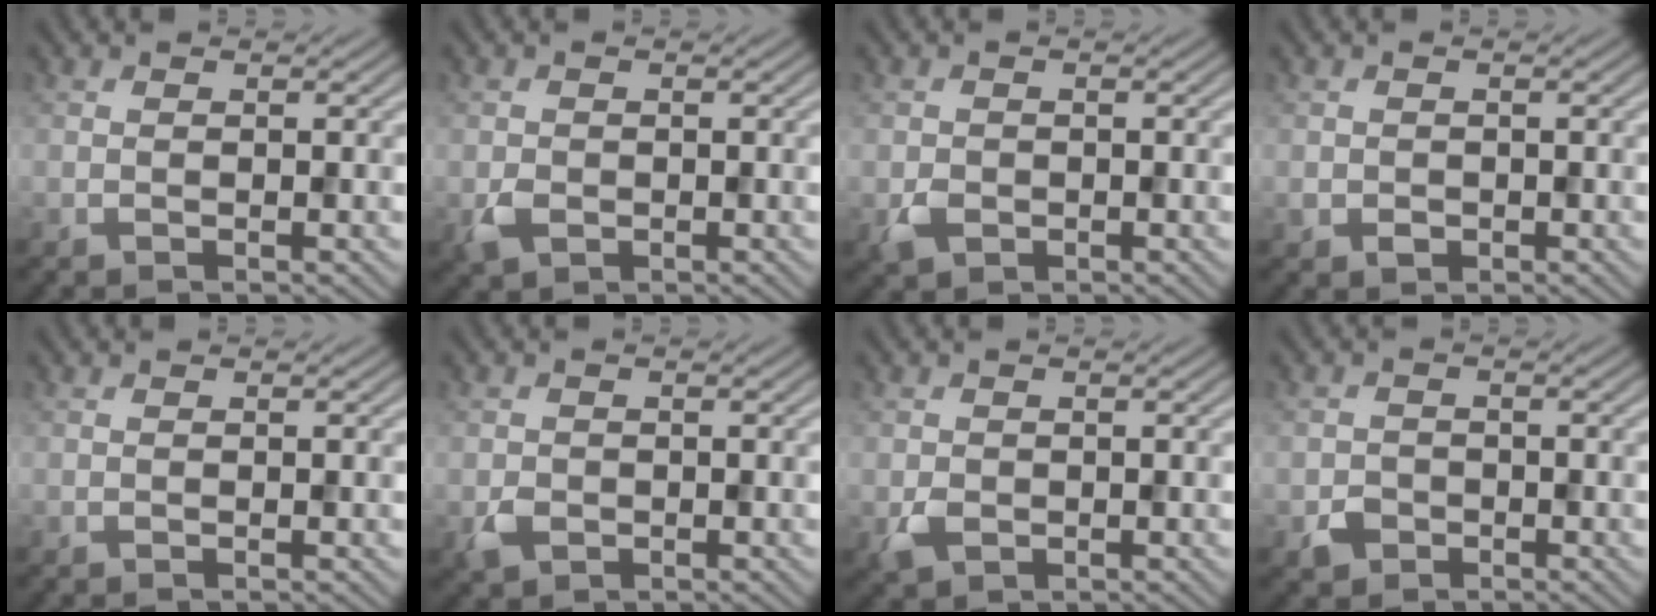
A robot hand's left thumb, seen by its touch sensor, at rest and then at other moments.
{"total": 2.2, "force": [-0.6, 1.8, 1.1], "torque": [-0.025, -0.009, -0.013]}
{"total": 2.1, "force": [-0.7, 1.8, 0.9], "torque": [-0.020, -0.009, -0.016]}
{"total": 1.3, "force": [-0.4, 1.2, 0.4], "torque": [-0.009, -0.009, -0.007]}
{"total": 0.0}
{"total": 2.1, "force": [-0.7, 1.7, 1.0], "torque": [-0.020, -0.009, -0.016]}
{"total": 2.1, "force": [-0.4, 1.7, 1.1], "torque": [-0.025, -0.009, -0.009]}
{"total": 2.2, "force": [-1.3, 1.7, 0.7], "torque": [-0.008, -0.003, -0.027]}